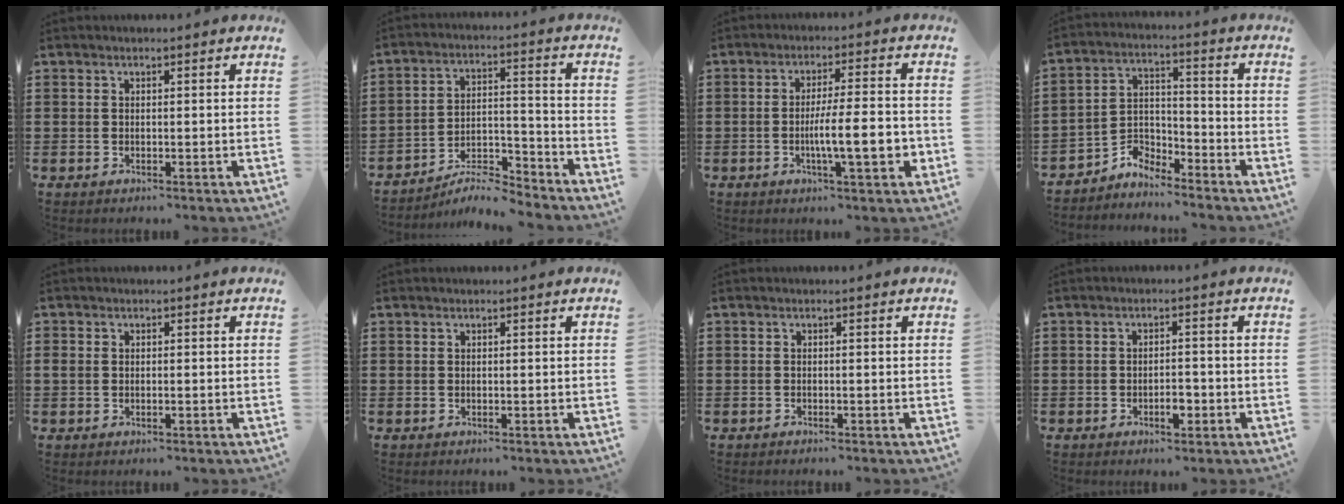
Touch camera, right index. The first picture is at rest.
{"total": 7.4, "force": [-6.9, 1.2, 2.4], "torque": [-0.039, 0.017, -0.132]}
{"total": 9.0, "force": [-2.0, 1.6, 8.7], "torque": [-0.134, -0.003, -0.033]}
{"total": 4.4, "force": [-4.1, 1.4, 0.3], "torque": [-0.016, 0.001, -0.088]}
{"total": 1.0, "force": [-0.2, 0.7, 0.6], "torque": [-0.014, 0.003, -0.006]}
{"total": 0.0}
{"total": 0.5, "force": [-0.5, 0.0, 0.1], "torque": [-0.002, -0.002, -0.011]}
{"total": 3.0, "force": [-1.3, 1.3, 2.4], "torque": [-0.043, 0.005, -0.024]}